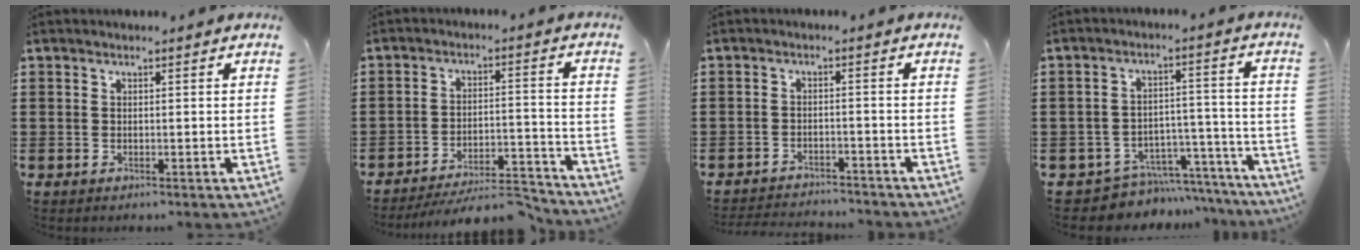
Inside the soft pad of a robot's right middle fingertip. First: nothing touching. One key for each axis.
{"total": 6.7, "fx": -6.0, "fy": 0.6, "fz": 3.0, "tx": -0.052, "ty": 0.002, "tz": -0.116}
{"total": 2.2, "fx": -2.2, "fy": 0.1, "fz": 0.1, "tx": -0.006, "ty": 0.000, "tz": -0.047}
{"total": 5.6, "fx": -5.3, "fy": 1.6, "fz": 0.8, "tx": -0.011, "ty": 0.023, "tz": -0.103}